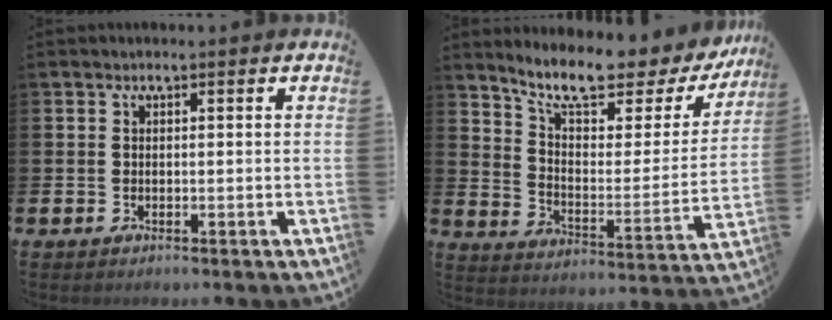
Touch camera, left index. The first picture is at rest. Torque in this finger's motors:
{"motor_torque": [0.23, -0.69, 0.86, 0.21]}